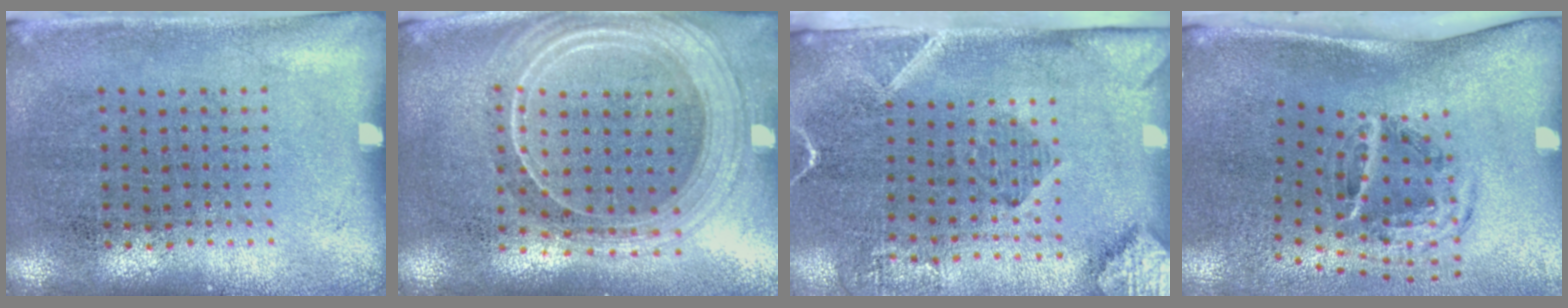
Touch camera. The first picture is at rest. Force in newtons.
{"total": 2.2, "press": 1.9, "slide": 1.0}
{"total": 2.9, "press": 2.1, "slide": 1.9}
{"total": 2.0, "press": 1.2, "slide": 1.5}